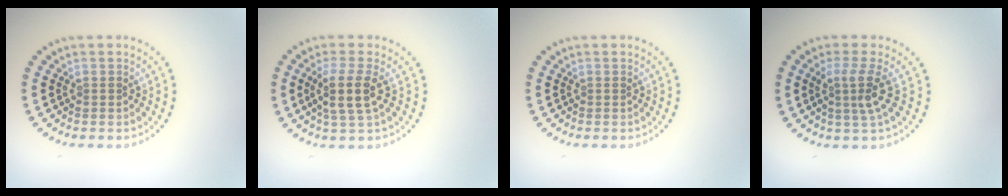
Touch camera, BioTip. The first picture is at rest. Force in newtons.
{"total": 3.2, "press": 2.6, "slide": 1.8}
{"total": 0.0}
{"total": 2.7, "press": 2.0, "slide": 1.8}